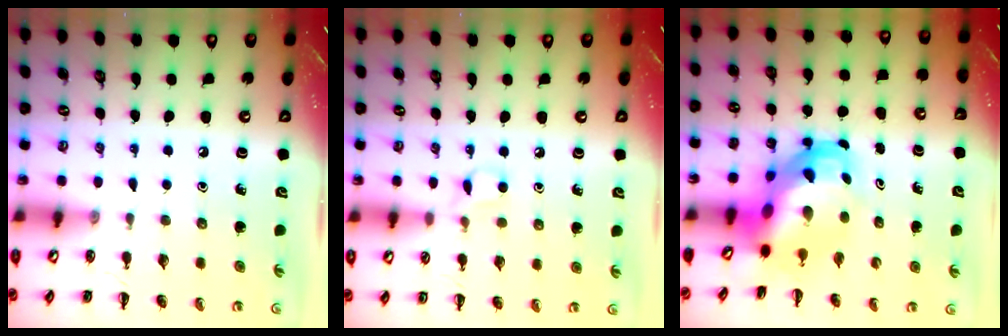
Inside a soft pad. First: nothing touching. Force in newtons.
{"total": 3.8, "press": 3.7, "slide": 1.0}
{"total": 7.1, "press": 6.9, "slide": 1.7}